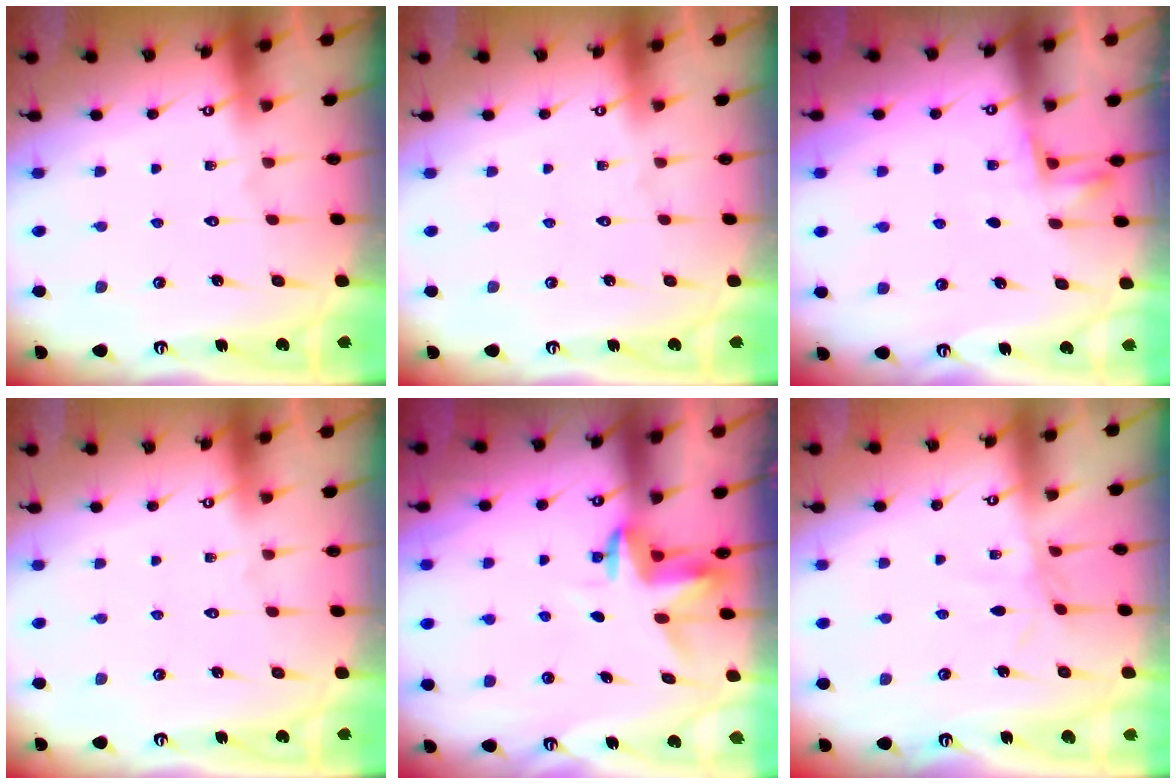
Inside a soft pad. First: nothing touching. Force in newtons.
{"total": 0.0}
{"total": 4.9, "press": 4.7, "slide": 1.3}
{"total": 0.0}
{"total": 3.6, "press": 3.6, "slide": 0.2}
{"total": 3.3, "press": 3.3, "slide": 0.1}